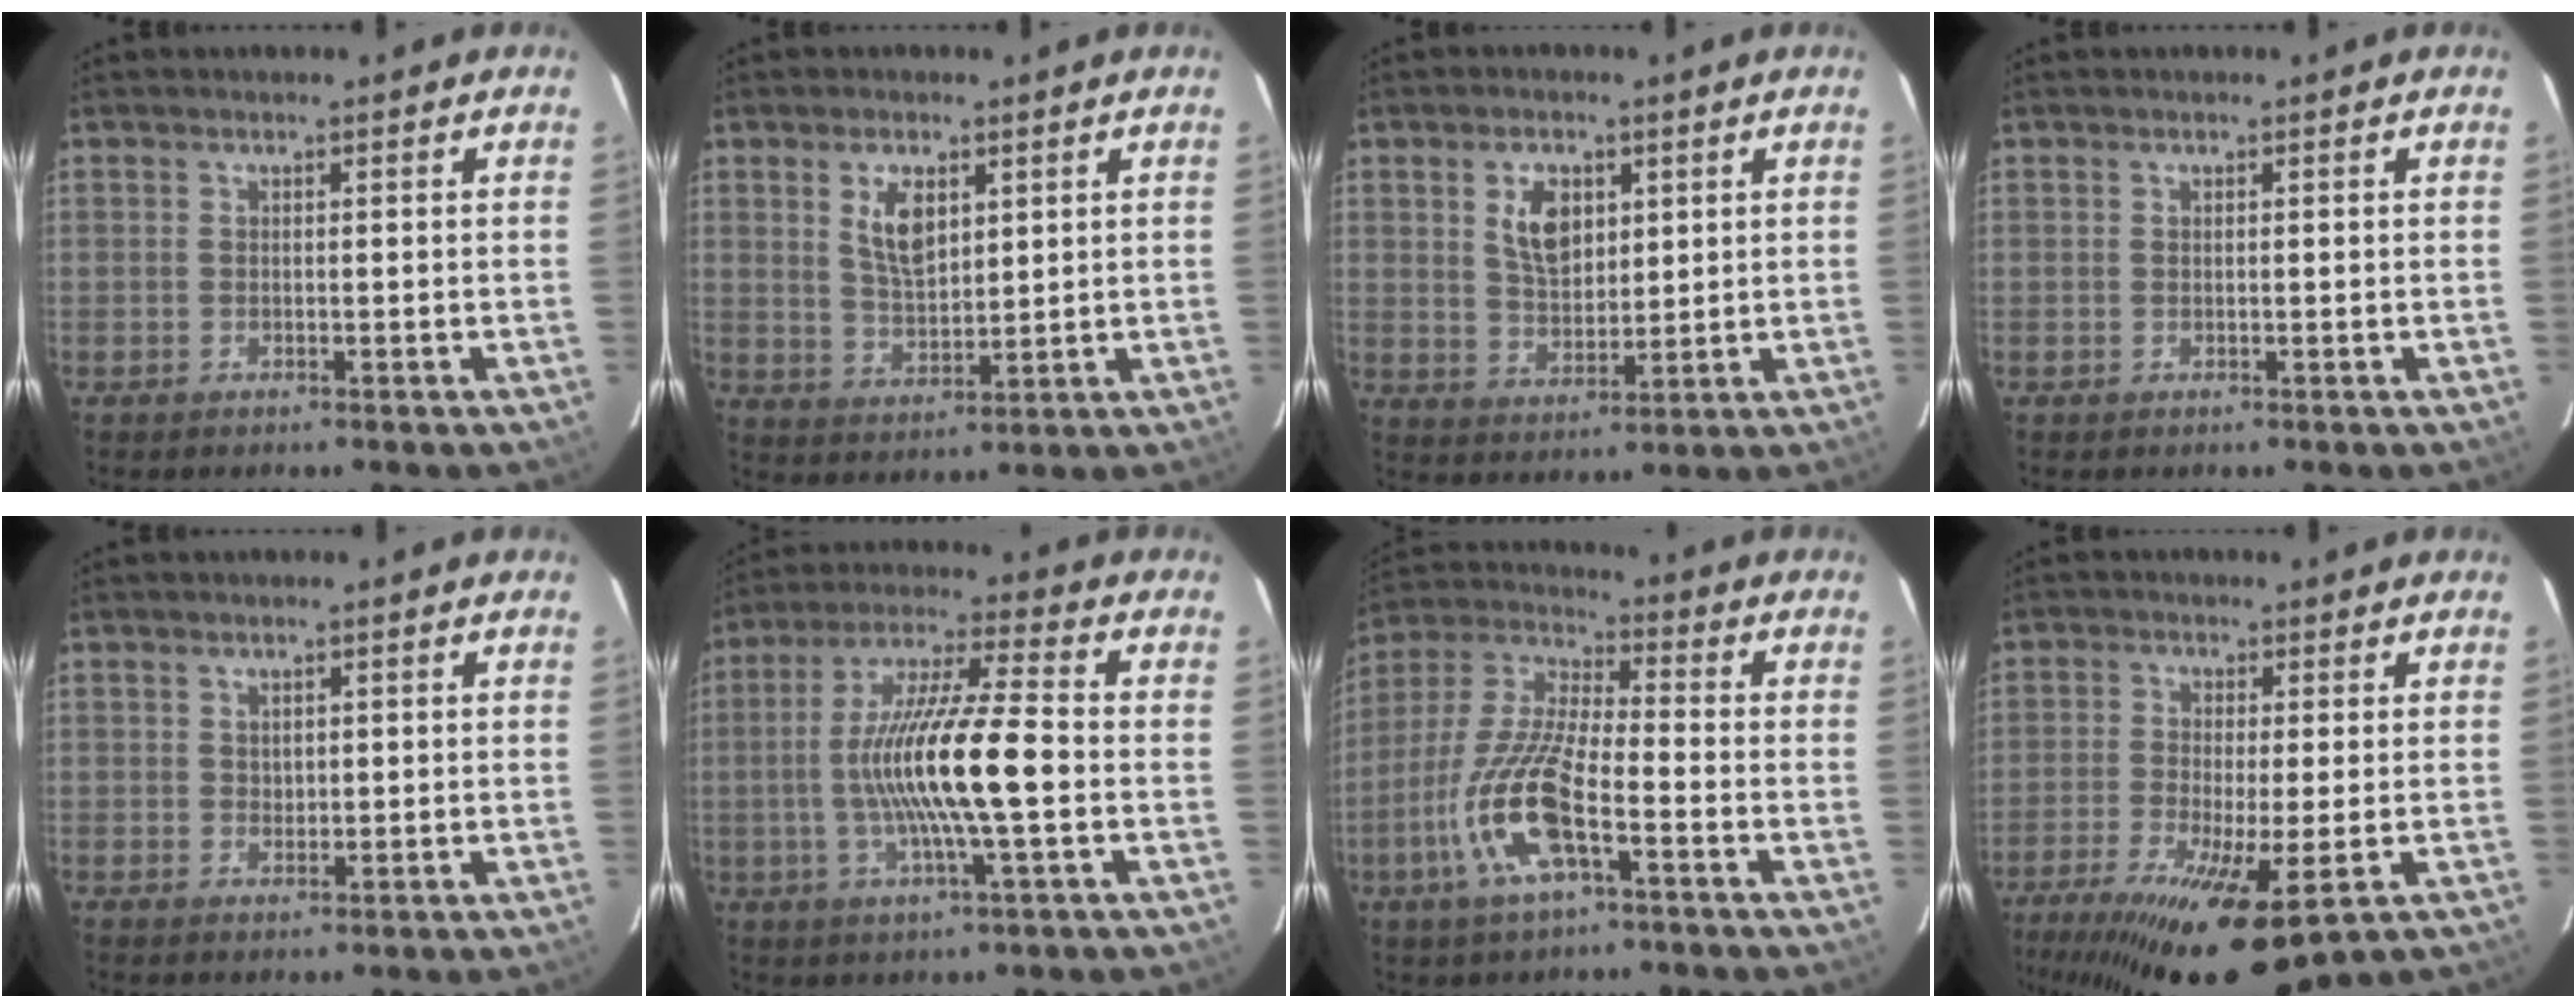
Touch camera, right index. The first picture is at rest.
{"total": 6.9, "force": [2.8, 3.4, 5.3], "torque": [-0.096, 0.001, 0.059]}
{"total": 7.5, "force": [2.8, 4.4, 5.4], "torque": [-0.097, 0.007, 0.056]}
{"total": 0.0}
{"total": 1.5, "force": [0.5, 1.2, 0.7], "torque": [-0.008, 0.004, 0.011]}
{"total": 16.4, "force": [-2.3, 0.8, 16.2], "torque": [-0.304, 0.002, -0.044]}
{"total": 15.1, "force": [-6.2, 4.1, 13.2], "torque": [-0.285, -0.009, -0.126]}
{"total": 15.9, "force": [-8.4, 3.7, 13.0], "torque": [-0.266, -0.056, -0.142]}